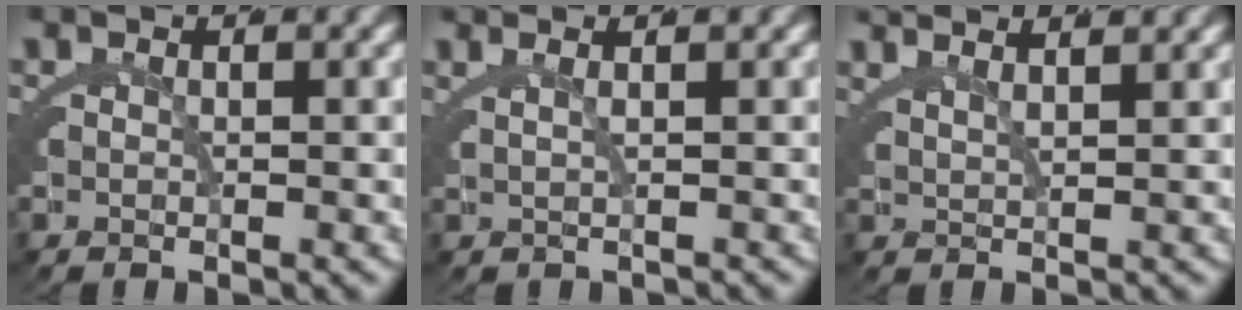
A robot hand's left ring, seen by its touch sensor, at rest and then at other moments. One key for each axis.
{"total": 1.6, "fx": 0.9, "fy": -1.0, "fz": 0.7, "tx": 0.003, "ty": 0.017, "tz": 0.013}
{"total": 3.2, "fx": 3.0, "fy": -0.3, "fz": 1.0, "tx": -0.005, "ty": 0.020, "tz": 0.044}